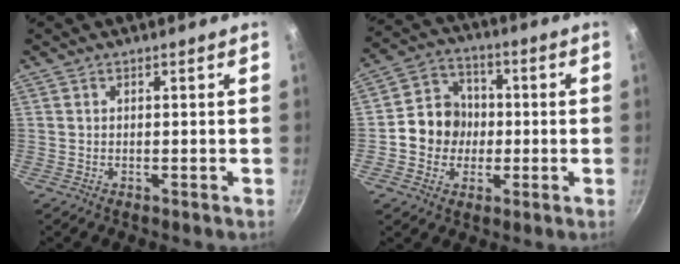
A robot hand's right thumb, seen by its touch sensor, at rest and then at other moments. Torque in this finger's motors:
{"motor_torque": [1.03, 1.28, 0.55, -1.00, 0.02]}